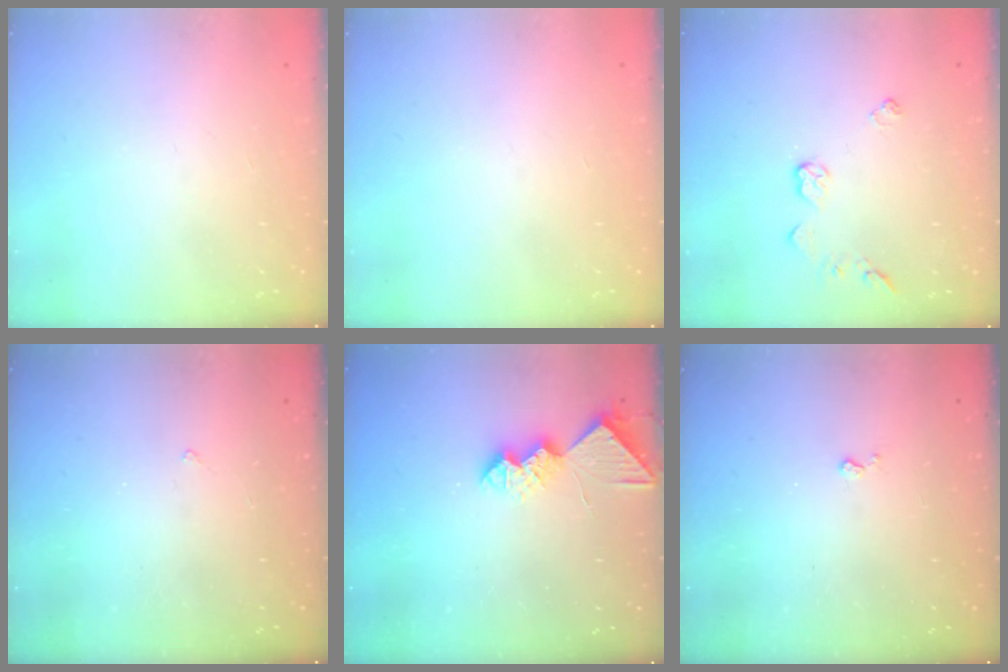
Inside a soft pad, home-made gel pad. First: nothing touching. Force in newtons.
{"total": 0.0}
{"total": 4.5, "press": 4.5, "slide": 0.4}
{"total": 2.0, "press": 1.9, "slide": 0.3}
{"total": 9.0, "press": 9.0, "slide": 0.7}
{"total": 2.9, "press": 2.8, "slide": 0.5}